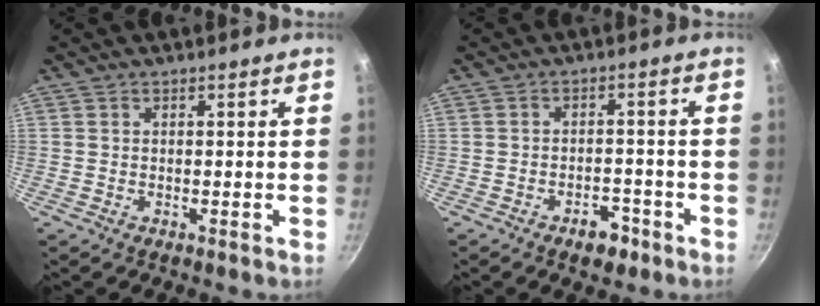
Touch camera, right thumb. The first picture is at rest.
{"total": 4.5, "force": [-2.9, 2.4, 2.5], "torque": [-0.024, 0.021, -0.042]}